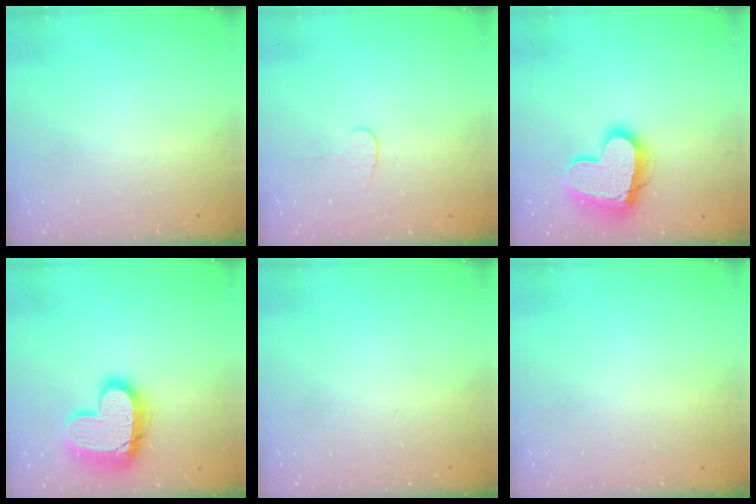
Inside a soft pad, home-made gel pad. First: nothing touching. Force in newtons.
{"total": 3.8, "press": 3.8, "slide": 0.4}
{"total": 16.5, "press": 16.4, "slide": 1.5}
{"total": 18.2, "press": 18.2, "slide": 1.4}
{"total": 0.0}
{"total": 0.6, "press": 0.6, "slide": 0.2}